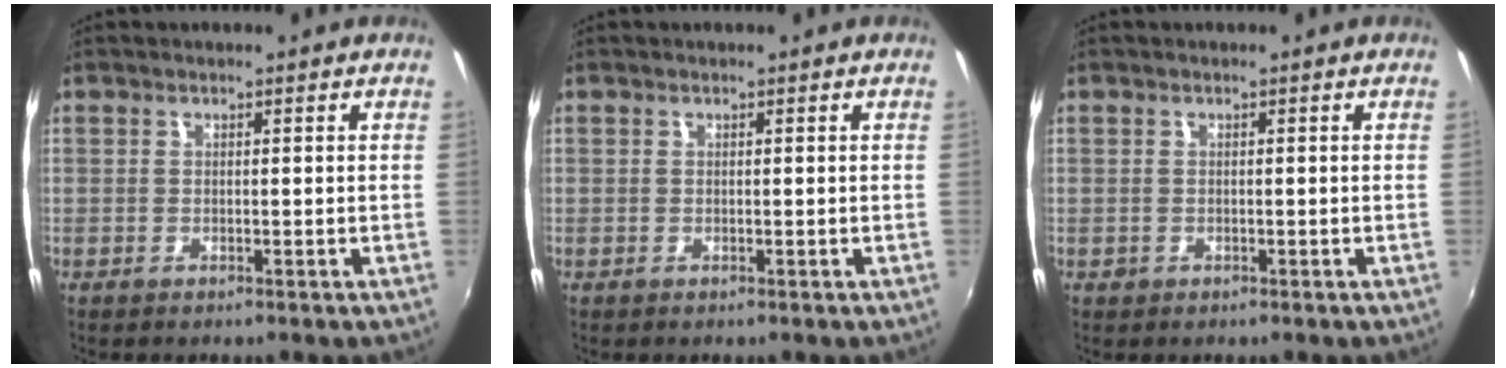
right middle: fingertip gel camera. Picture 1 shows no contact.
{"total": 0.0}
{"total": 0.7, "force": [-0.3, 0.6, 0.1], "torque": [-0.002, -0.003, -0.005]}